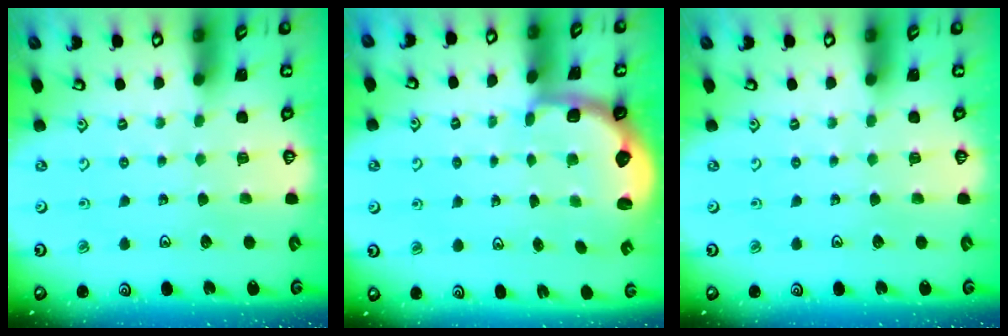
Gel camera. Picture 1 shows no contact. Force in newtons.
{"total": 2.6, "press": 2.0, "slide": 1.7}
{"total": 0.0}